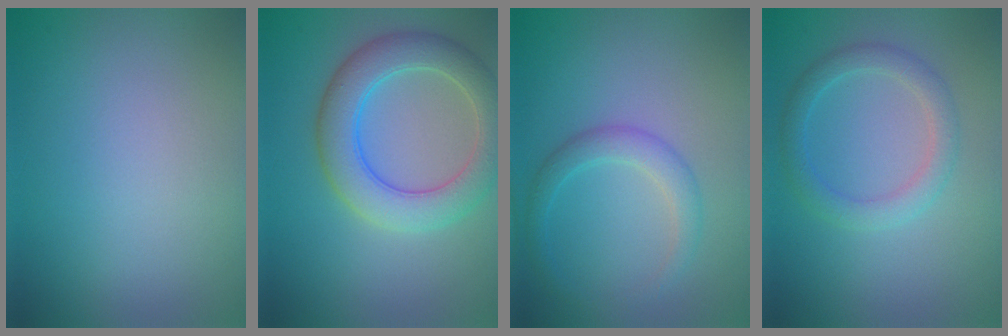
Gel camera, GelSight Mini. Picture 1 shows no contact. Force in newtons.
{"total": 5.9, "press": 5.9, "slide": 0.4}
{"total": 2.3, "press": 2.3, "slide": 0.2}
{"total": 2.6, "press": 2.6, "slide": 0.2}